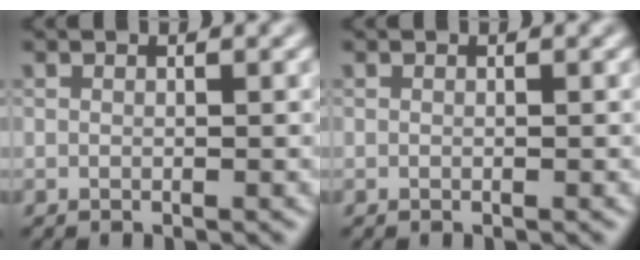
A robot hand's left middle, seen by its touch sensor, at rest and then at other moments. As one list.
[{"total": 0.0}]